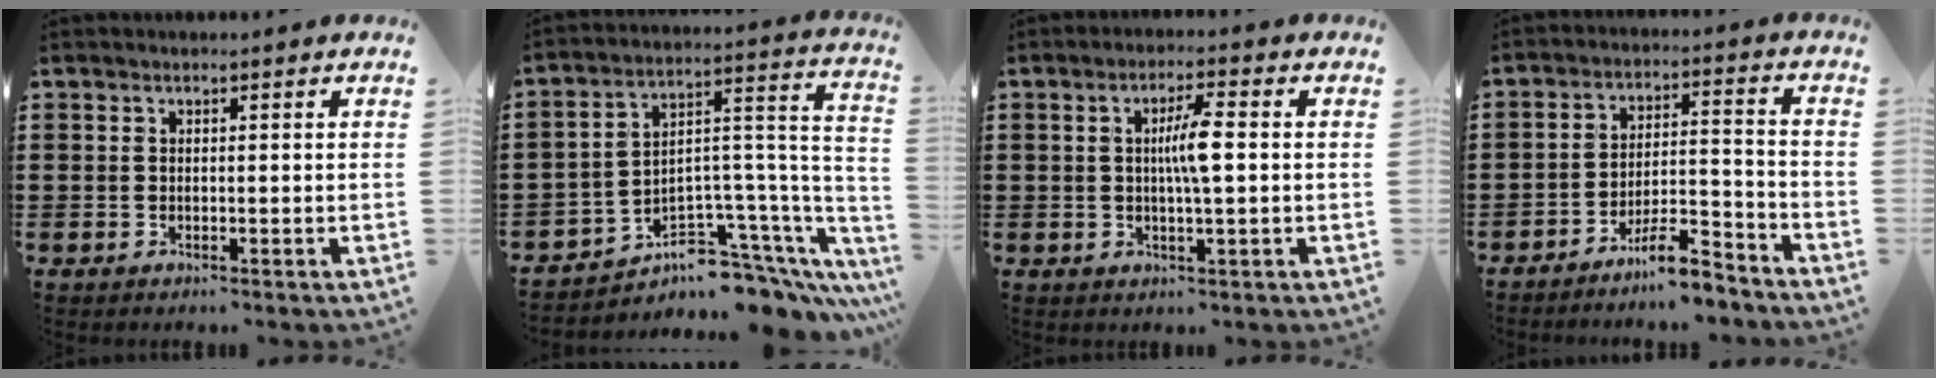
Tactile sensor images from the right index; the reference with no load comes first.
{"total": 5.7, "force": [-4.3, 2.9, 2.4], "torque": [-0.044, -0.018, -0.078]}
{"total": 5.3, "force": [0.4, 0.7, 5.2], "torque": [-0.096, 0.001, 0.002]}
{"total": 7.6, "force": [-6.8, 0.7, 3.4], "torque": [-0.055, 0.011, -0.127]}